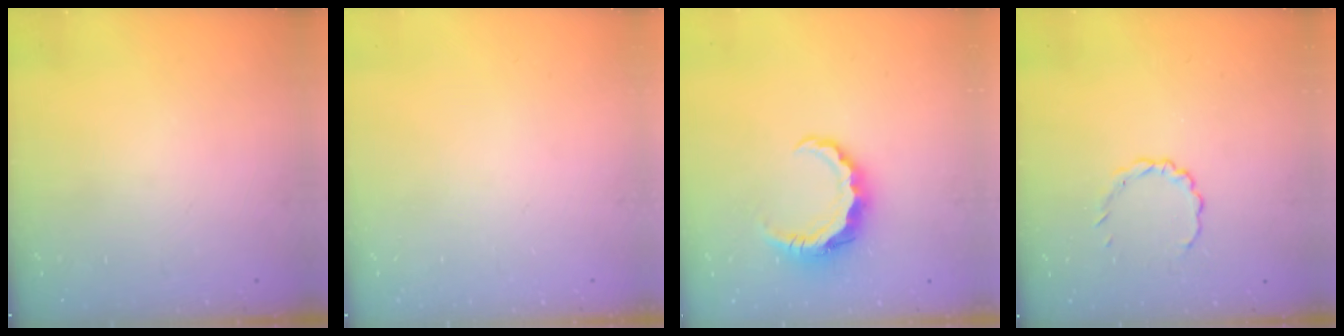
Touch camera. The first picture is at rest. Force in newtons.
{"total": 0.0}
{"total": 7.6, "press": 7.6, "slide": 0.7}
{"total": 2.8, "press": 2.6, "slide": 1.1}